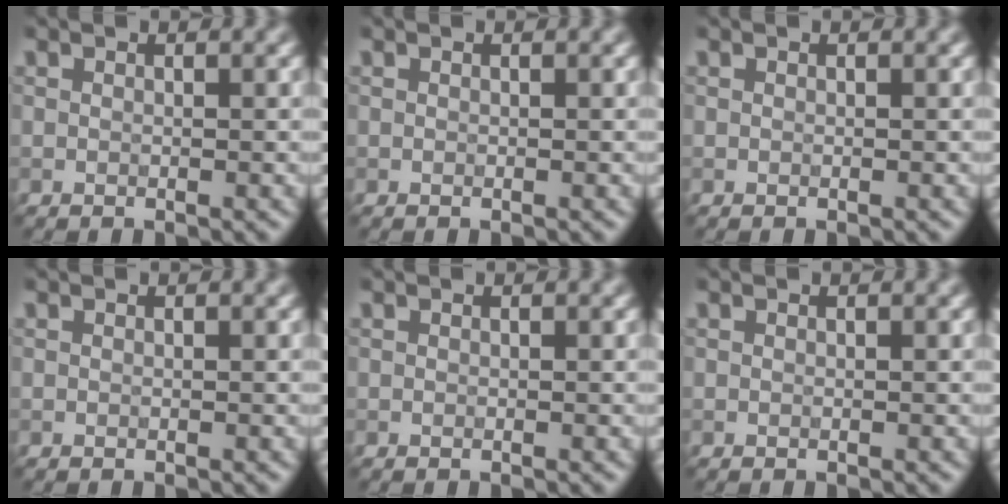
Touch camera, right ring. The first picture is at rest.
{"total": 0.0}
{"total": 0.0}
{"total": 0.0}
{"total": 0.0}
{"total": 0.0}